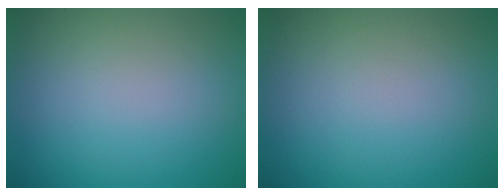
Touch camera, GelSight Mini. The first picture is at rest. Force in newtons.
{"total": 0.0}